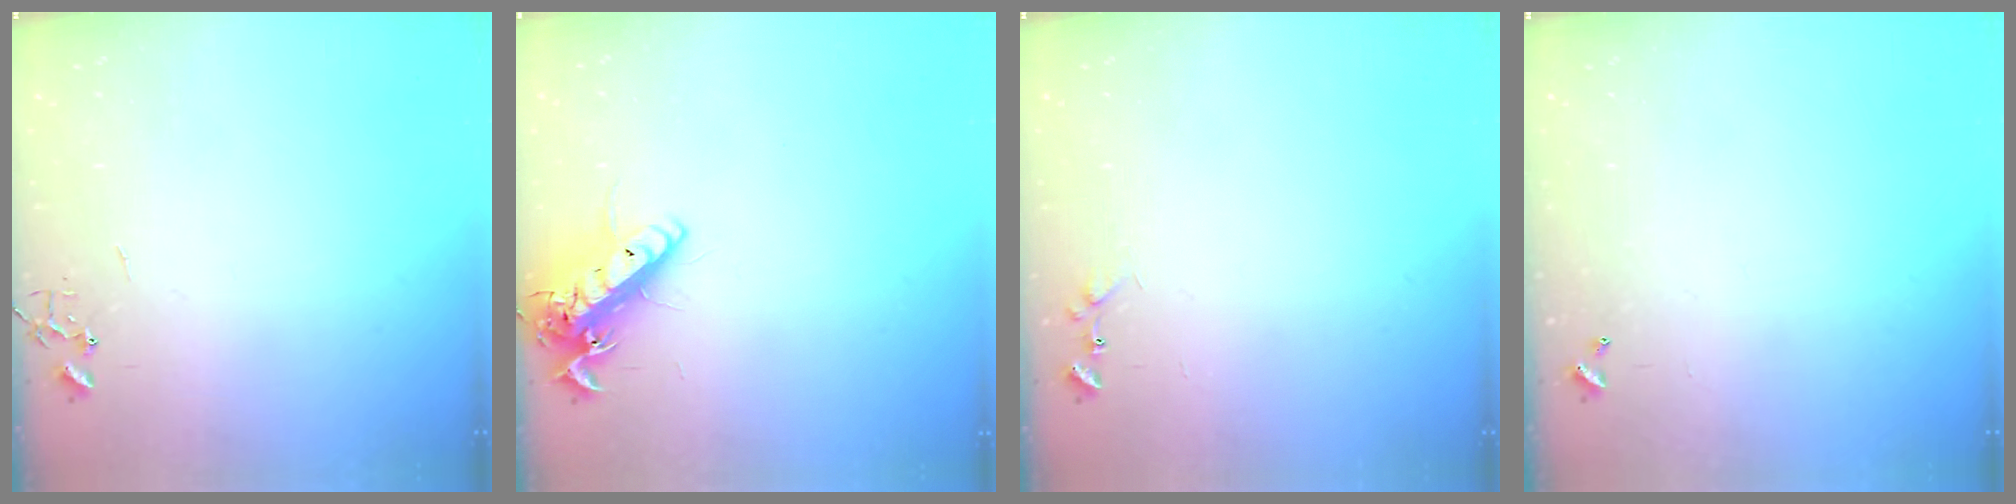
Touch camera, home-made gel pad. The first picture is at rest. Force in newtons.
{"total": 14.8, "press": 14.5, "slide": 2.8}
{"total": 7.1, "press": 7.0, "slide": 0.5}
{"total": 0.0}